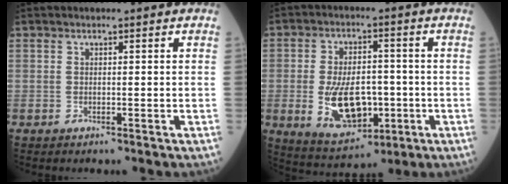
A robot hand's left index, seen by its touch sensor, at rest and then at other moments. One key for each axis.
{"total": 11.3, "fx": -2.4, "fy": 6.1, "fz": 9.3, "tx": -0.178, "ty": -0.001, "tz": -0.028}